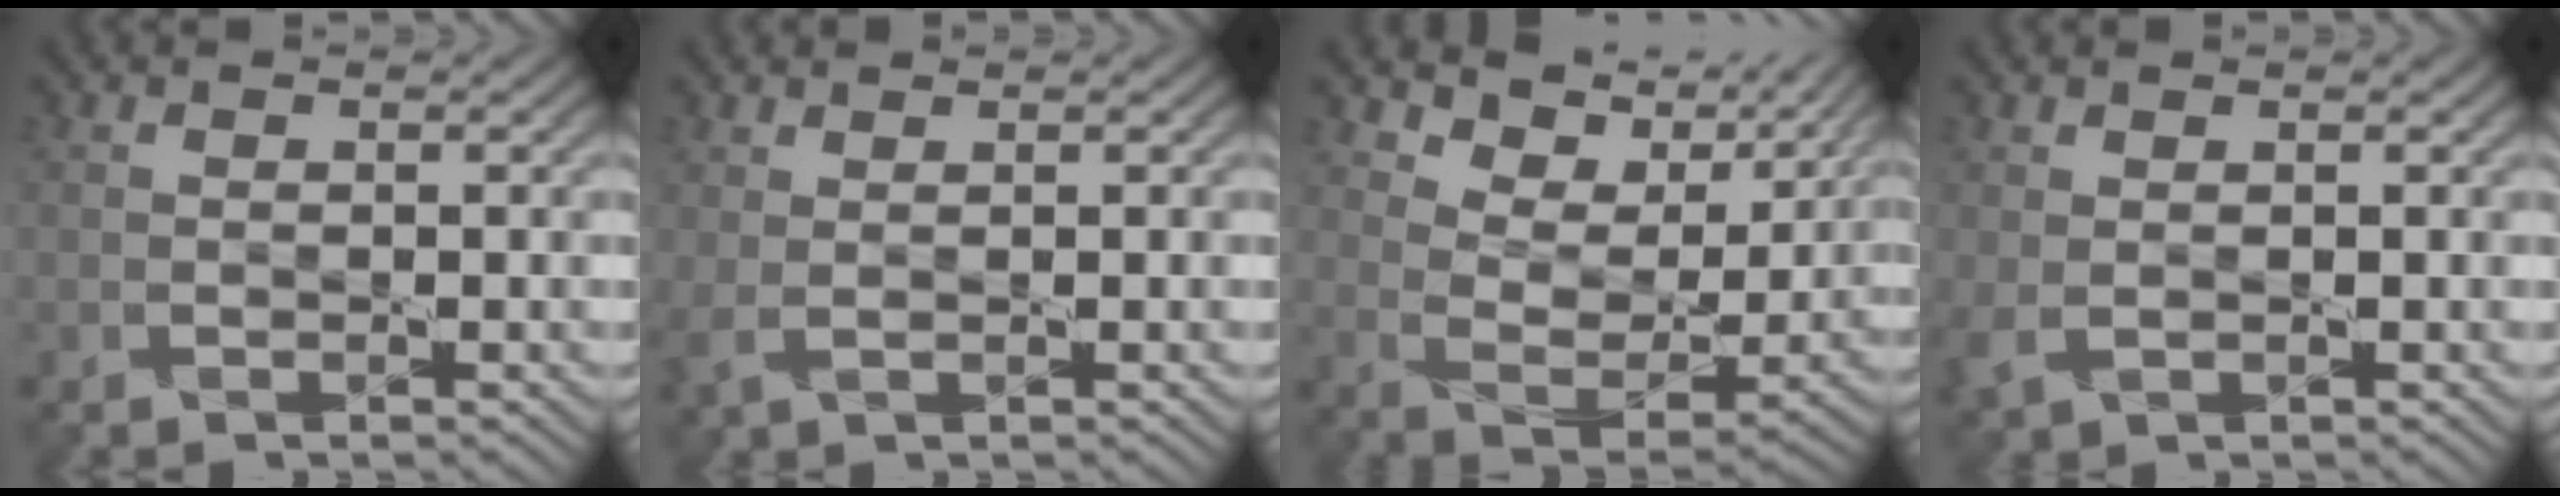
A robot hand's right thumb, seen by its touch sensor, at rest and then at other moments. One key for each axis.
{"total": 1.8, "fx": 0.9, "fy": 0.4, "fz": 1.5, "tx": -0.041, "ty": 0.004, "tz": 0.019}
{"total": 9.8, "fx": 6.9, "fy": 4.8, "fz": 5.0, "tx": -0.111, "ty": -0.009, "tz": 0.117}
{"total": 1.9, "fx": 0.3, "fy": 1.2, "fz": 1.5, "tx": -0.048, "ty": -0.005, "tz": 0.007}